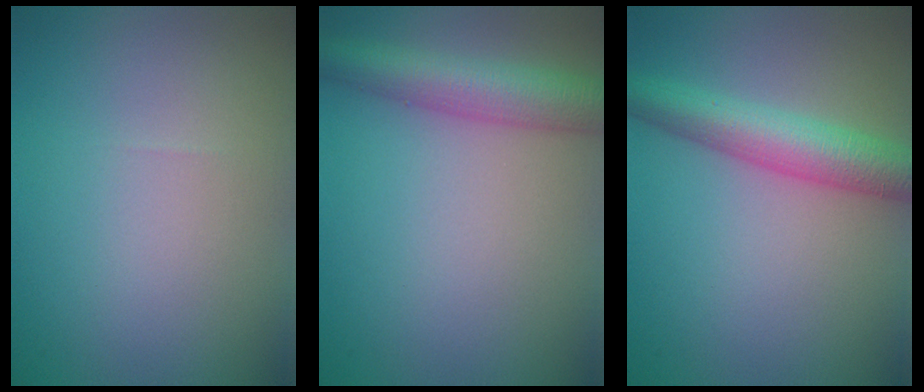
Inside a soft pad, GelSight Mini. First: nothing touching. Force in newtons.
{"total": 5.3, "press": 5.3, "slide": 0.2}
{"total": 5.7, "press": 5.7, "slide": 0.1}